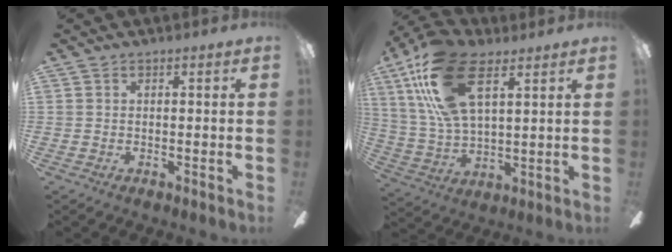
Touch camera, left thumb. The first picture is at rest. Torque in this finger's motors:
{"motor_torque": [0.43, 0.44, 1.41, -1.36, 0.47]}